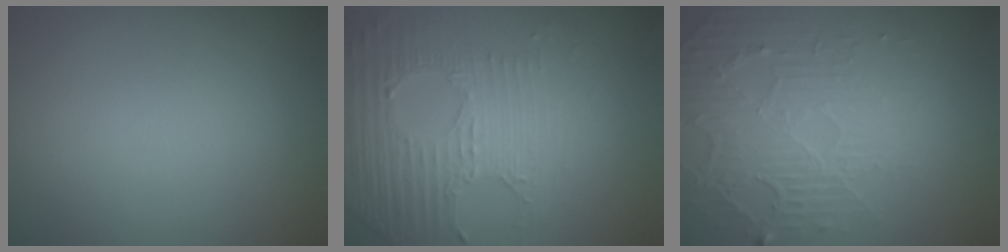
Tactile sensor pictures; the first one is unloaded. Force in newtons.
{"total": 5.0, "press": 3.2, "slide": 3.8}
{"total": 5.8, "press": 3.4, "slide": 4.7}